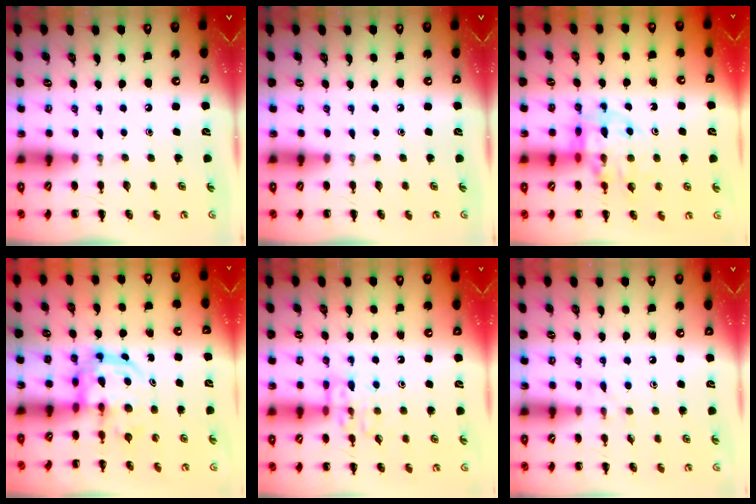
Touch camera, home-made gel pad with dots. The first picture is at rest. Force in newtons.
{"total": 0.0}
{"total": 11.9, "press": 11.6, "slide": 2.8}
{"total": 4.0, "press": 3.9, "slide": 1.0}
{"total": 11.2, "press": 11.2, "slide": 0.7}
{"total": 5.2, "press": 4.7, "slide": 2.2}